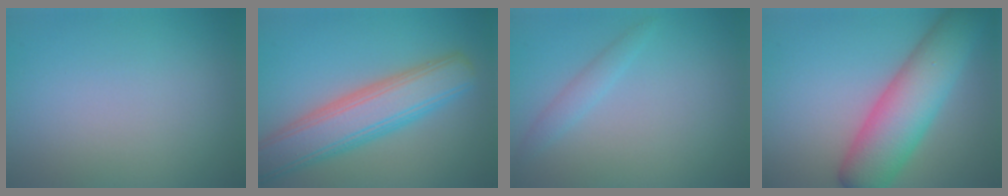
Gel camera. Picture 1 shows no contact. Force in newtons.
{"total": 7.3, "press": 7.3, "slide": 0.4}
{"total": 1.5, "press": 1.5, "slide": 0.1}
{"total": 8.3, "press": 8.3, "slide": 0.0}